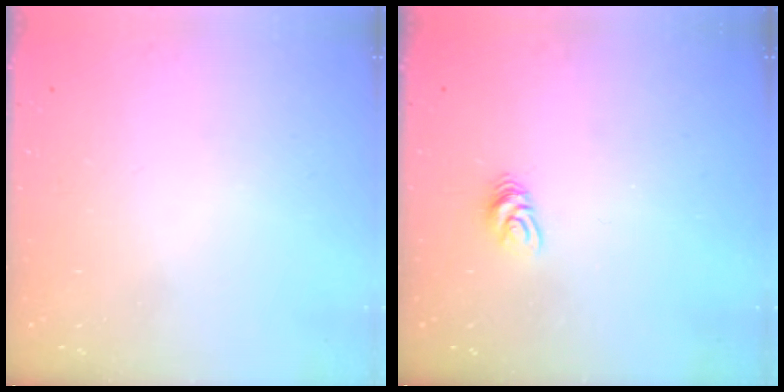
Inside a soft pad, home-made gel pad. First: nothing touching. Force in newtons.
{"total": 5.2, "press": 5.2, "slide": 0.3}